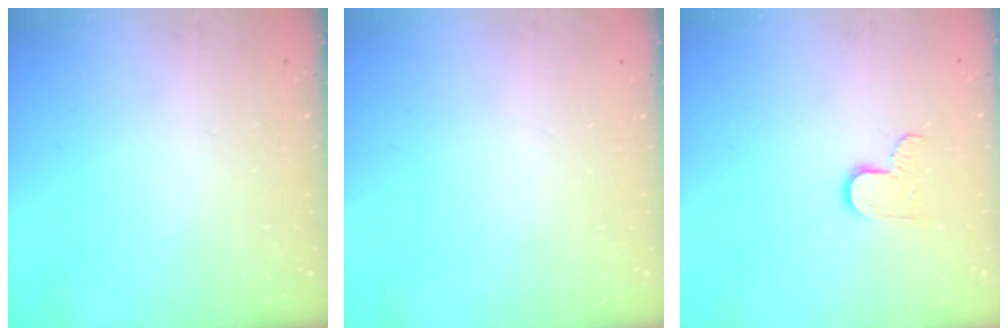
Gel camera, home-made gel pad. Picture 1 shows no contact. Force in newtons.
{"total": 0.0}
{"total": 7.2, "press": 7.2, "slide": 0.4}